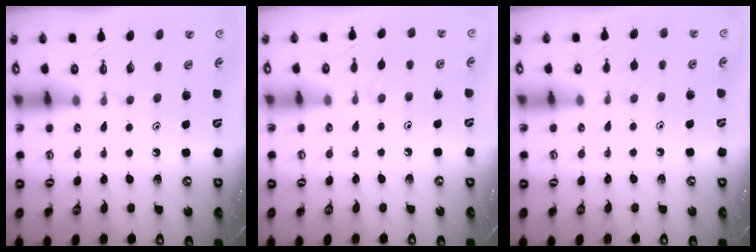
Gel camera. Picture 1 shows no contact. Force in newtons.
{"total": 2.5, "press": 2.4, "slide": 0.5}
{"total": 2.9, "press": 2.8, "slide": 0.6}